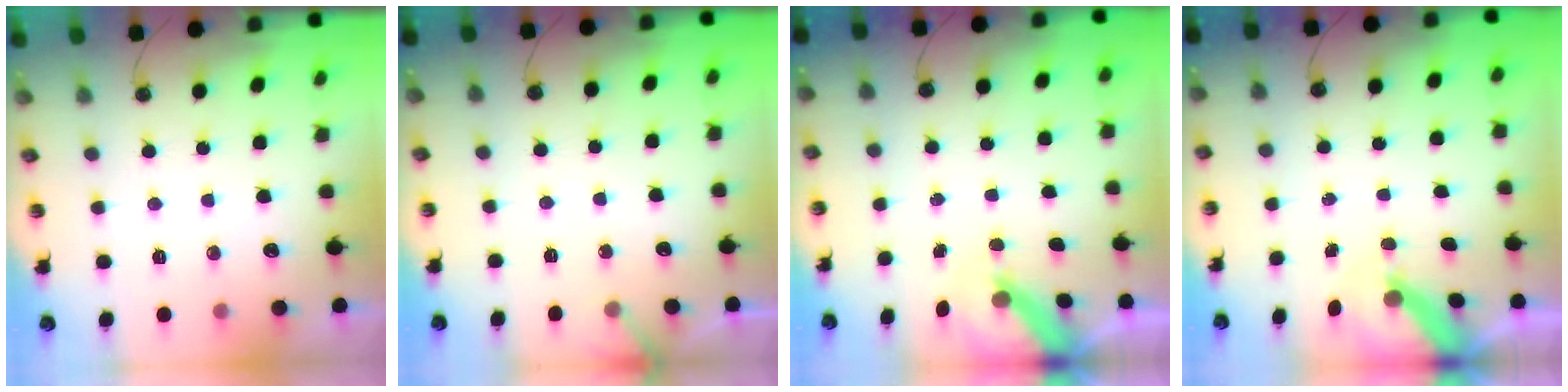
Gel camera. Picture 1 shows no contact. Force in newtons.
{"total": 2.3, "press": 2.3, "slide": 0.1}
{"total": 7.2, "press": 7.2, "slide": 0.9}
{"total": 8.5, "press": 8.4, "slide": 1.0}